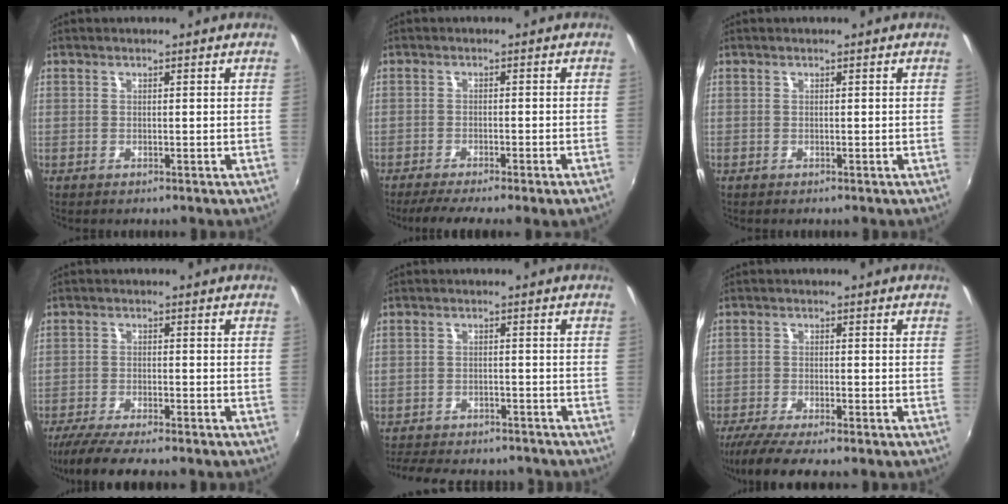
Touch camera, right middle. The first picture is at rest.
{"total": 6.8, "force": [-5.3, -0.9, 4.1], "torque": [-0.080, -0.014, -0.081]}
{"total": 0.0}
{"total": 9.0, "force": [-7.6, 0.7, 4.7], "torque": [-0.111, -0.026, -0.127]}
{"total": 13.2, "force": [-11.4, 4.0, 5.2], "torque": [-0.119, -0.014, -0.160]}
{"total": 8.3, "force": [-6.8, 0.7, 4.6], "torque": [-0.109, -0.028, -0.116]}